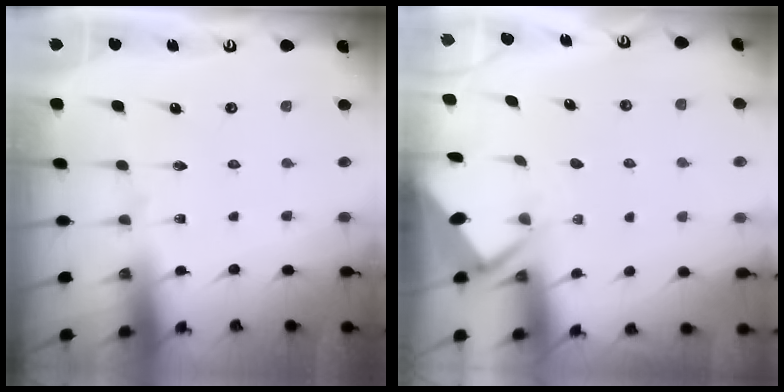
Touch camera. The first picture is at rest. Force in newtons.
{"total": 2.8, "press": 2.7, "slide": 0.3}